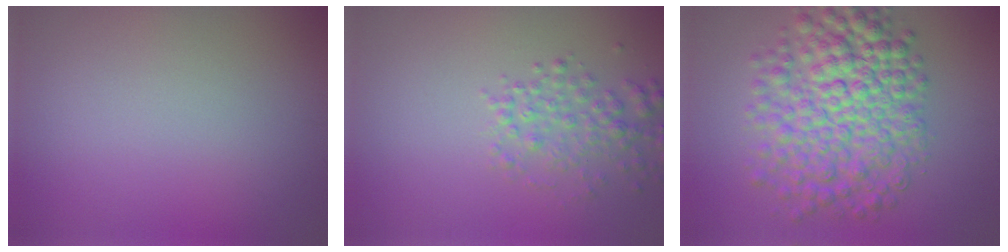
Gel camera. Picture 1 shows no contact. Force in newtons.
{"total": 2.7, "press": 2.7, "slide": 0.1}
{"total": 8.7, "press": 8.7, "slide": 0.2}